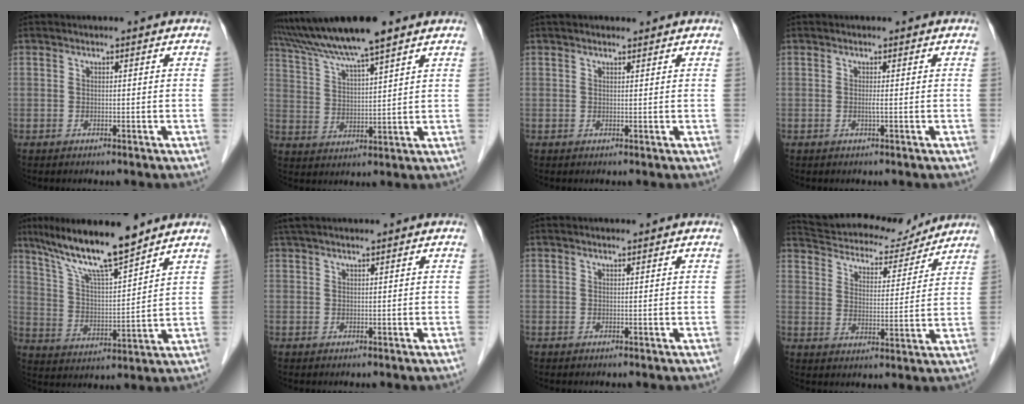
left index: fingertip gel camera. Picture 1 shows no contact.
{"total": 11.5, "force": [9.6, -0.2, 6.3], "torque": [-0.120, 0.023, 0.174]}
{"total": 2.4, "force": [2.1, 0.6, 1.0], "torque": [-0.012, 0.021, 0.031]}
{"total": 0.6, "force": [-0.1, -0.2, 0.6], "torque": [-0.009, -0.001, -0.004]}
{"total": 12.4, "force": [10.3, 0.5, 7.0], "torque": [-0.134, 0.003, 0.188]}
{"total": 5.0, "force": [4.2, 0.1, 2.6], "torque": [-0.038, 0.033, 0.074]}
{"total": 0.9, "force": [0.9, 0.0, 0.3], "torque": [-0.008, 0.009, 0.016]}
{"total": 15.2, "force": [14.0, 4.1, 4.3], "torque": [-0.072, 0.014, 0.209]}